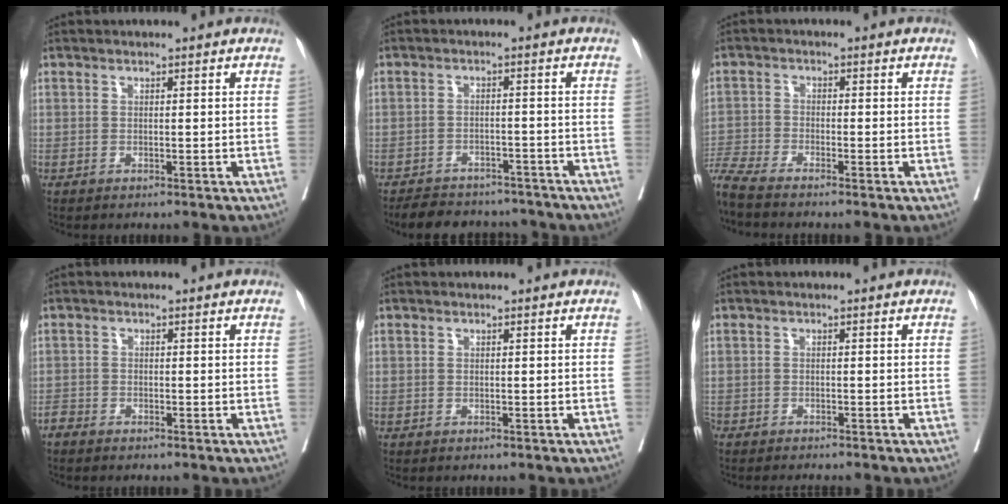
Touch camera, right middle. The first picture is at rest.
{"total": 10.5, "force": [-9.6, 3.6, 2.6], "torque": [-0.040, 0.008, -0.124]}
{"total": 6.4, "force": [-5.9, -1.0, 2.3], "torque": [-0.052, -0.009, -0.113]}
{"total": 1.2, "force": [-1.2, 0.3, 0.1], "torque": [-0.005, -0.002, -0.024]}
{"total": 0.0}
{"total": 5.5, "force": [-5.0, 0.7, 2.3], "torque": [-0.023, -0.008, -0.073]}